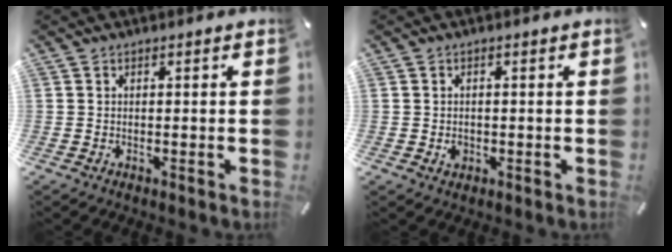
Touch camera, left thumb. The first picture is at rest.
{"total": 1.8, "force": [-0.3, 1.6, 0.8], "torque": [-0.008, 0.000, -0.008]}